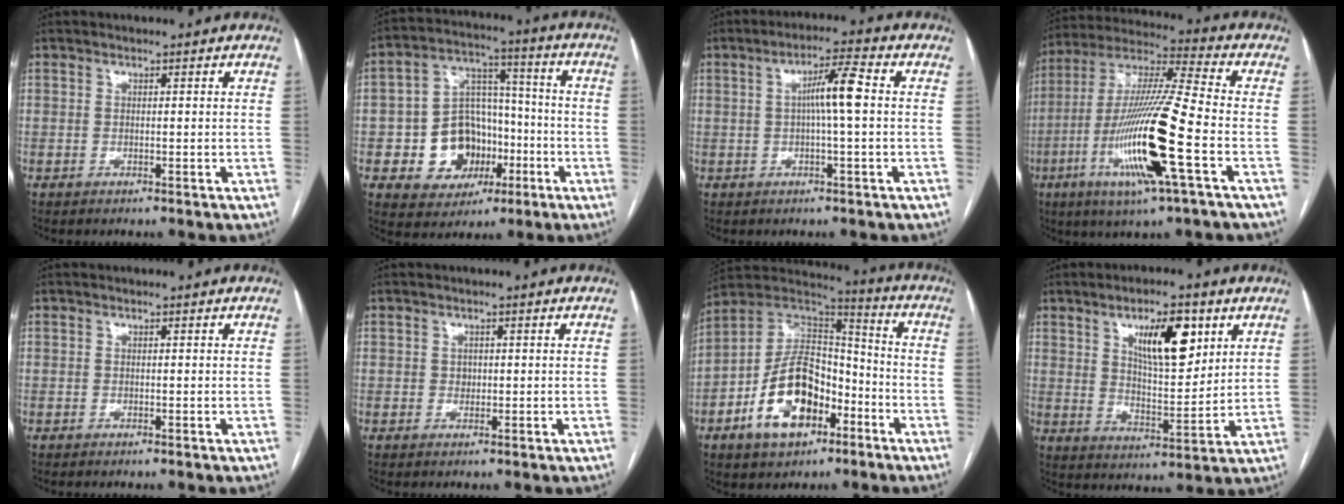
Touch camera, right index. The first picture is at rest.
{"total": 12.3, "force": [-3.5, 10.0, 6.3], "torque": [-0.108, 0.033, -0.043]}
{"total": 5.9, "force": [0.4, 0.2, 5.9], "torque": [-0.103, 0.014, 0.006]}
{"total": 19.1, "force": [-6.1, 0.3, 18.1], "torque": [-0.375, -0.020, -0.118]}
{"total": 0.0}
{"total": 0.8, "force": [0.1, 0.7, 0.3], "torque": [-0.002, 0.003, 0.003]}
{"total": 15.6, "force": [-6.5, 8.5, 11.3], "torque": [-0.225, 0.021, -0.110]}
{"total": 11.2, "force": [5.3, 3.6, 9.2], "torque": [-0.154, 0.002, 0.093]}